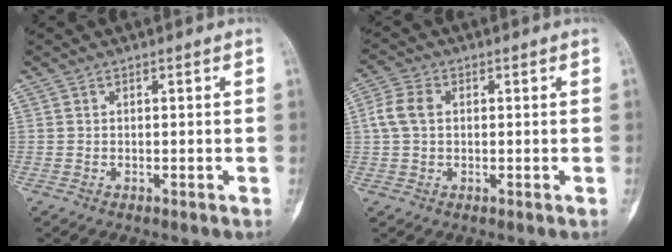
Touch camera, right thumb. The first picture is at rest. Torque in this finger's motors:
{"motor_torque": [0.01, 0.00, 0.07, -0.03, 0.16]}